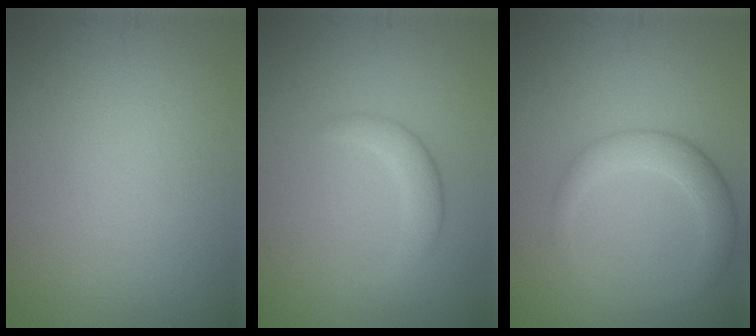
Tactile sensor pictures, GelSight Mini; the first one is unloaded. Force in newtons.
{"total": 2.4, "press": 2.4, "slide": 0.2}
{"total": 3.5, "press": 3.5, "slide": 0.2}